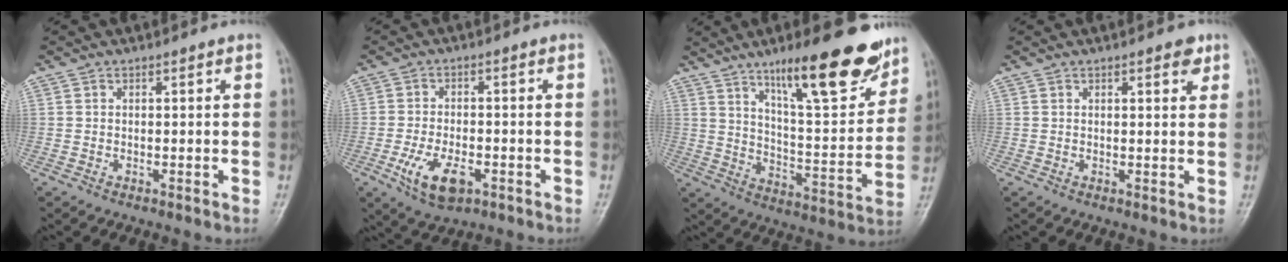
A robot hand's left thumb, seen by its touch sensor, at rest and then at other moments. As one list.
[{"total": 7.9, "force": [-3.2, 4.1, 5.9], "torque": [-0.112, 0.004, -0.049]}, {"total": 20.4, "force": [13.3, 5.1, 14.5], "torque": [-0.178, -0.071, 0.212]}, {"total": 2.8, "force": [1.6, 1.0, 2.0], "torque": [-0.017, -0.006, 0.018]}]